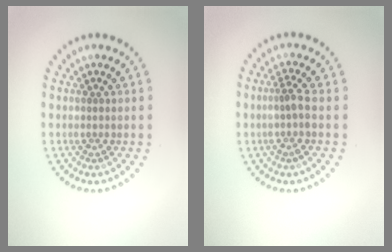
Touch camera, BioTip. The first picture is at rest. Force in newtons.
{"total": 1.9, "press": 1.5, "slide": 1.3}